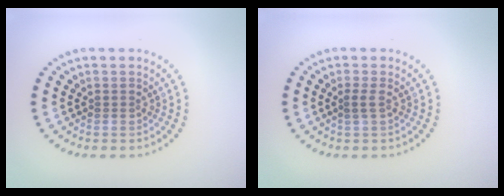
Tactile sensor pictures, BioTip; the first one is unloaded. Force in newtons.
{"total": 0.8, "press": 0.7, "slide": 0.3}